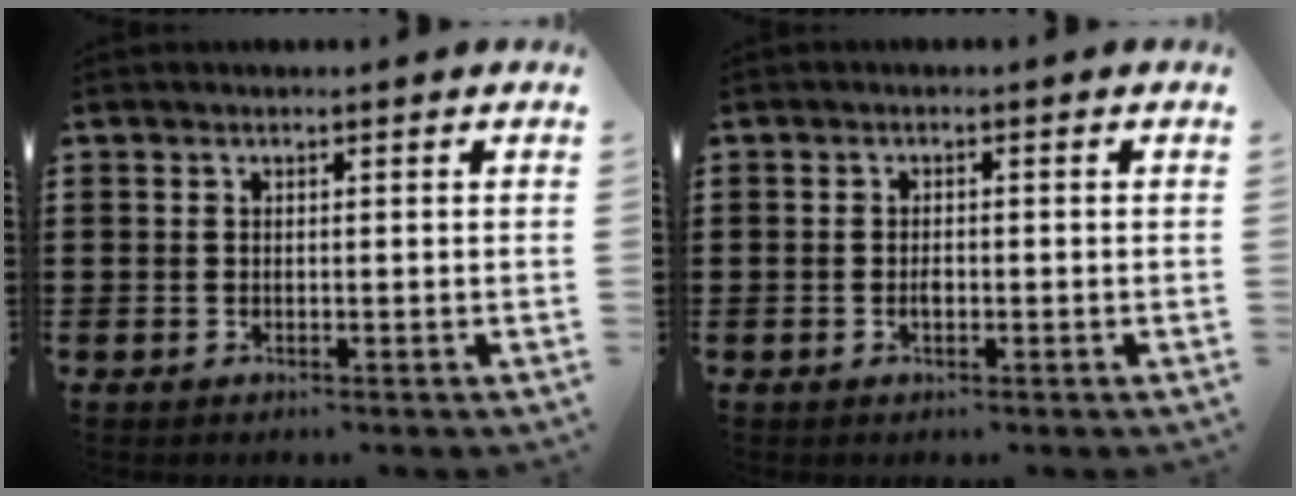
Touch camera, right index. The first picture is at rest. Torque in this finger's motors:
{"motor_torque": [2.14, 0.00, 0.09, 0.04]}